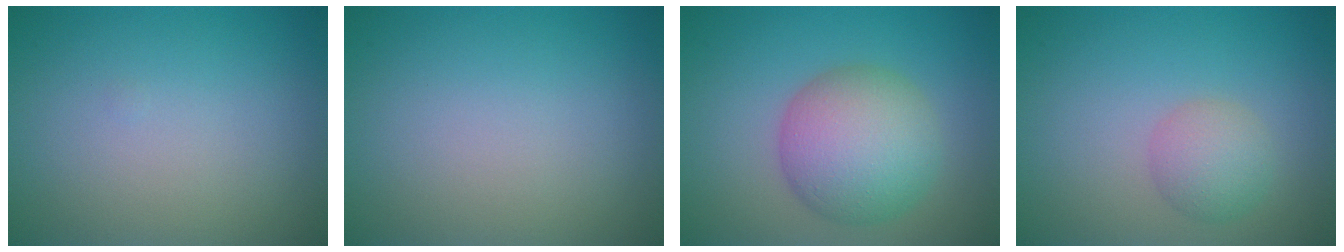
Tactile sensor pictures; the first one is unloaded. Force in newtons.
{"total": 0.0}
{"total": 7.0, "press": 7.0, "slide": 0.2}
{"total": 2.5, "press": 2.5, "slide": 0.1}